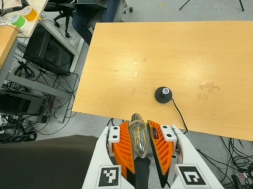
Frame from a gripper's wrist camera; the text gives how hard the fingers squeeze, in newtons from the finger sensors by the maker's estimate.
{"total": 13.7, "left": 14.4, "right": 13.0}